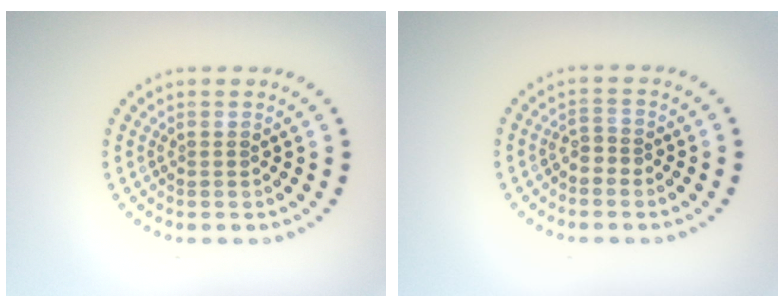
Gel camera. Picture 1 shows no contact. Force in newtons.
{"total": 1.4, "press": 1.2, "slide": 0.8}